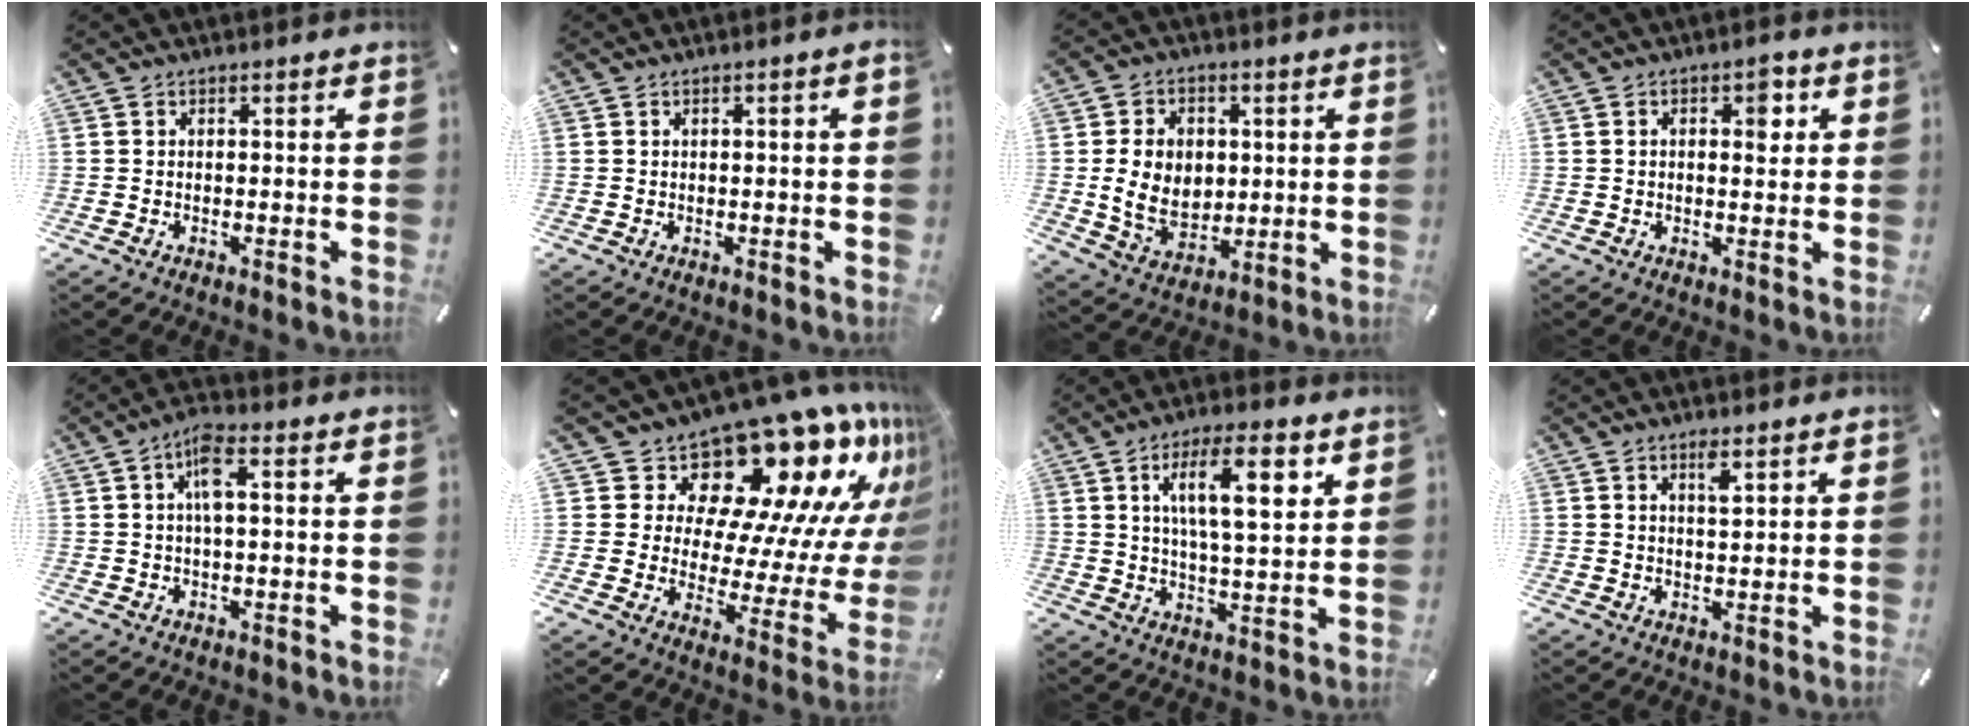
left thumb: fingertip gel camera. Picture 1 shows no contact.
{"total": 1.4, "force": [-0.1, 0.1, 1.4], "torque": [-0.021, -0.002, -0.002]}
{"total": 11.5, "force": [0.7, 9.2, 6.9], "torque": [-0.144, 0.006, 0.013]}
{"total": 4.6, "force": [1.2, 2.4, 3.8], "torque": [-0.039, -0.007, 0.010]}
{"total": 5.7, "force": [0.9, 2.0, 5.3], "torque": [-0.095, 0.007, 0.014]}
{"total": 18.6, "force": [14.4, 8.6, 8.0], "torque": [-0.091, -0.148, 0.240]}
{"total": 13.4, "force": [5.4, 4.6, 11.4], "torque": [-0.180, -0.006, 0.085]}
{"total": 2.7, "force": [1.6, 0.5, 2.1], "torque": [-0.038, -0.001, 0.026]}